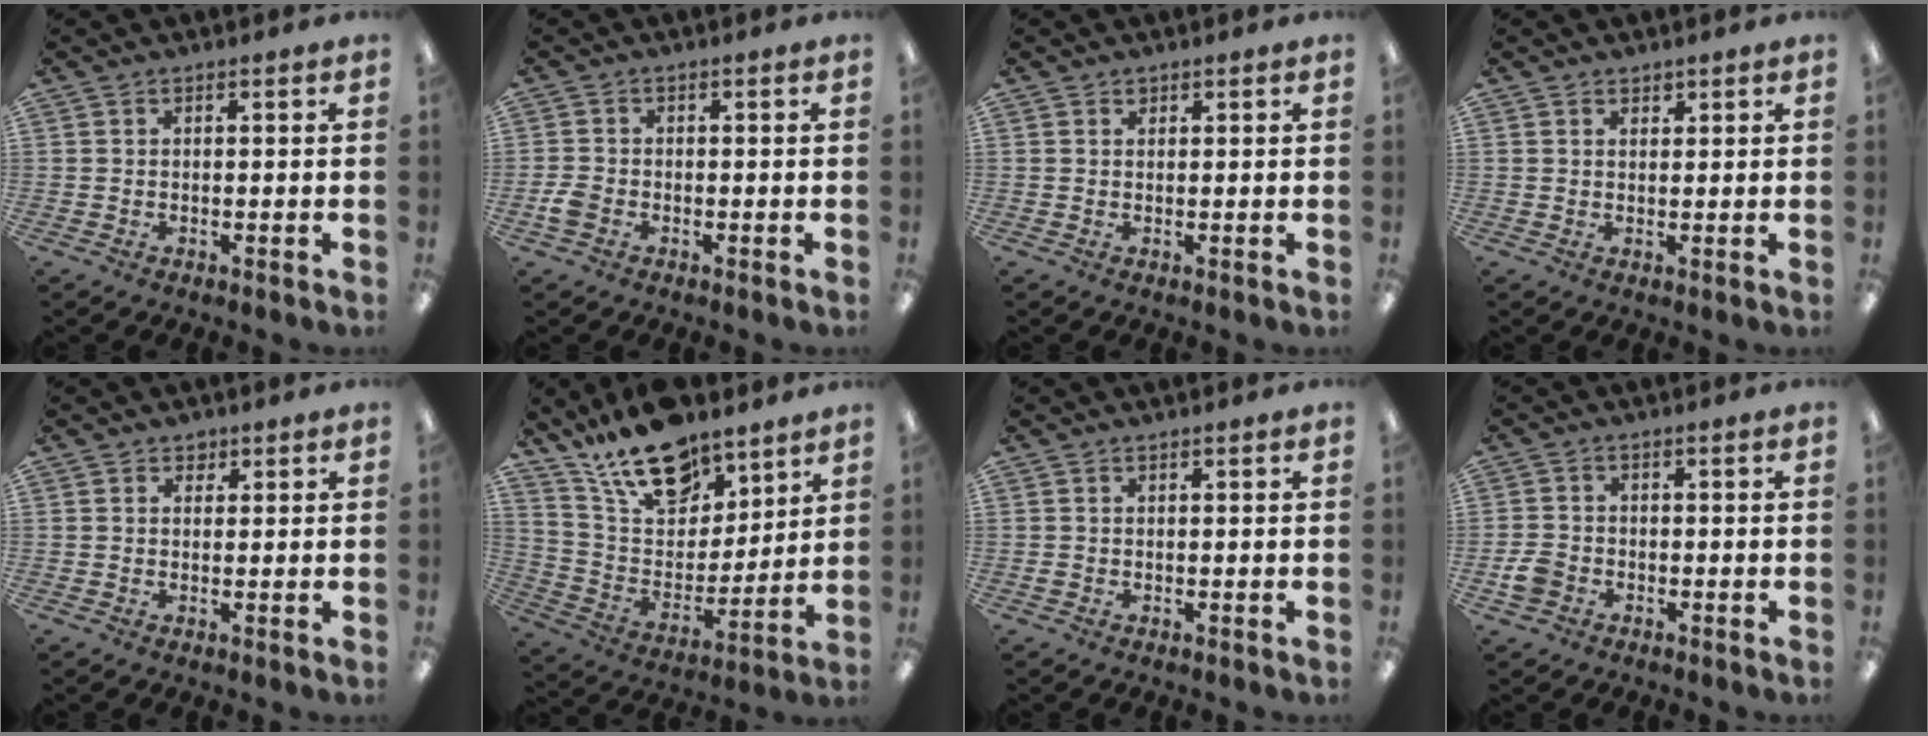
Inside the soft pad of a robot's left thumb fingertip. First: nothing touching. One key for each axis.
{"total": 2.8, "fx": -1.1, "fy": 1.9, "fz": 1.6, "tx": -0.032, "ty": 0.005, "tz": -0.021}
{"total": 0.7, "fx": 0.6, "fy": 0.4, "fz": 0.1, "tx": 0.006, "ty": -0.003, "tz": 0.009}
{"total": 1.3, "fx": 1.1, "fy": 0.7, "fz": 0.1, "tx": 0.008, "ty": -0.003, "tz": 0.020}
{"total": 1.5, "fx": 1.1, "fy": 1.1, "fz": 0.2, "tx": 0.003, "ty": -0.002, "tz": 0.018}
{"total": 18.3, "fx": 13.9, "fy": 8.8, "fz": 8.1, "tx": -0.153, "ty": -0.081, "tz": 0.250}
{"total": 0.5, "fx": 0.1, "fy": 0.4, "fz": 0.3, "tx": -0.005, "ty": 0.003, "tz": 0.001}
{"total": 3.6, "fx": -1.5, "fy": 2.8, "fz": 1.7, "tx": -0.032, "ty": 0.007, "tz": -0.029}